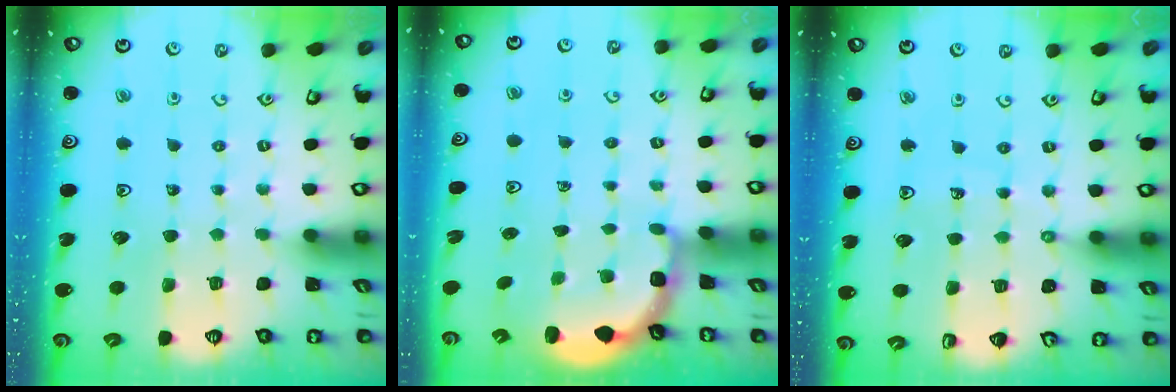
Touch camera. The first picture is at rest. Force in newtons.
{"total": 2.7, "press": 2.3, "slide": 1.4}
{"total": 4.2, "press": 4.0, "slide": 1.5}